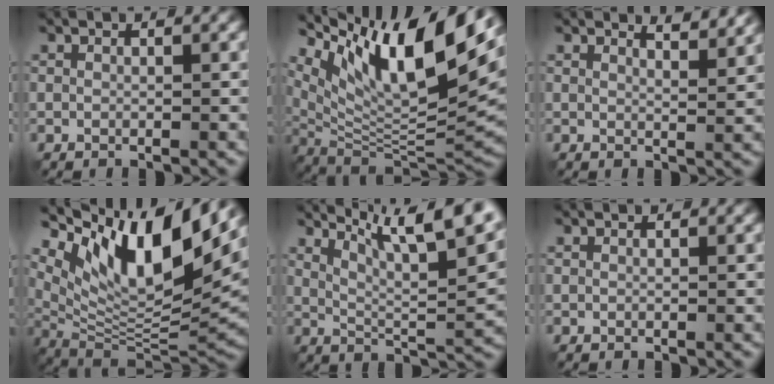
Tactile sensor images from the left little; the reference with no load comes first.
{"total": 13.8, "force": [6.1, 4.7, 11.5], "torque": [-0.211, 0.012, 0.118]}
{"total": 4.1, "force": [3.4, 1.1, 2.0], "torque": [-0.017, 0.012, 0.029]}
{"total": 13.2, "force": [5.7, 5.0, 10.8], "torque": [-0.196, 0.005, 0.112]}
{"total": 10.6, "force": [6.4, 2.9, 7.9], "torque": [-0.120, 0.007, 0.100]}
{"total": 0.0}